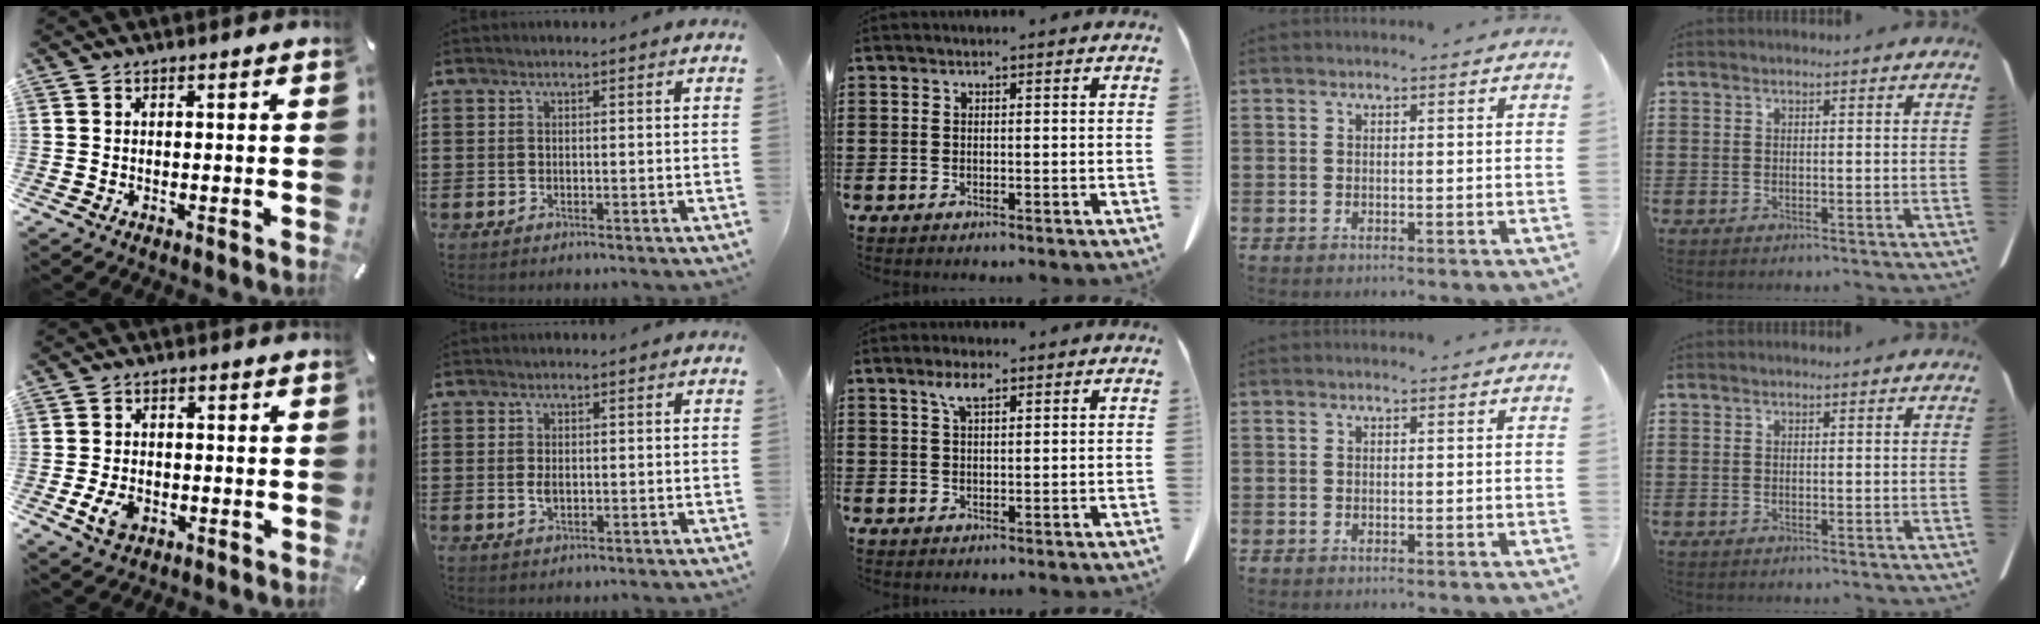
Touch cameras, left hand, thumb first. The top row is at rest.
{"thumb": {"total": 5.1, "force": [-1.7, 3.7, 3.1], "torque": [-0.078, 0.001, -0.034]}, "index": {"total": 1.9, "force": [-0.1, 0.9, 1.6], "torque": [-0.040, -0.002, -0.004]}, "middle": {"total": 3.7, "force": [2.1, 1.1, 2.9], "torque": [-0.063, 0.005, 0.037]}}